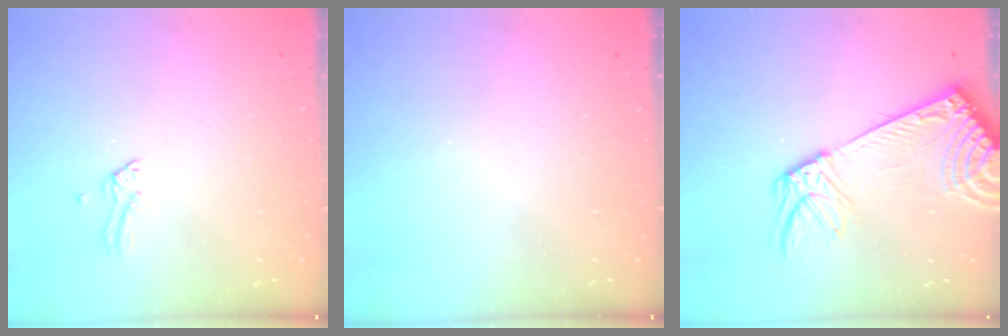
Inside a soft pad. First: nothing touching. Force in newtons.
{"total": 2.2, "press": 2.2, "slide": 0.0}
{"total": 13.0, "press": 12.6, "slide": 3.1}